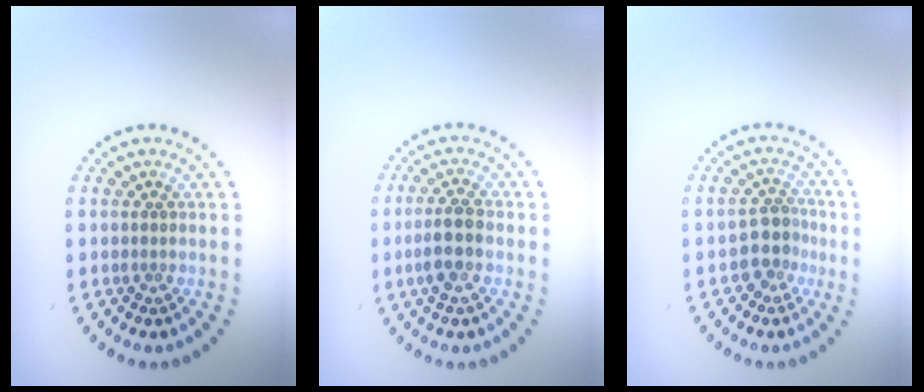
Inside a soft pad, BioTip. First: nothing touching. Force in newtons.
{"total": 3.0, "press": 2.8, "slide": 0.9}
{"total": 2.8, "press": 2.2, "slide": 1.6}